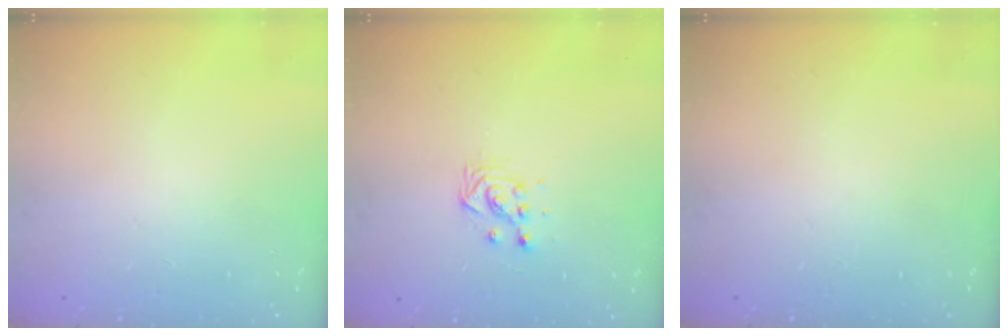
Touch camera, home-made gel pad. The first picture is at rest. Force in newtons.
{"total": 3.6, "press": 3.6, "slide": 0.4}
{"total": 0.0}